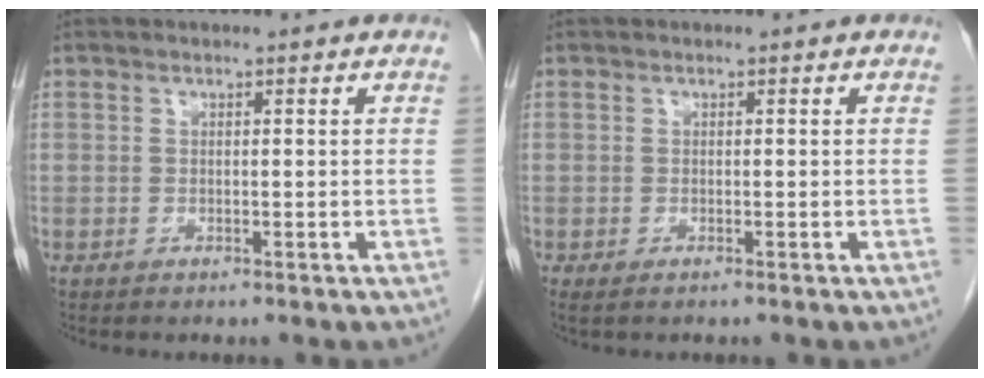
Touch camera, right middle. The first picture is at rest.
{"total": 0.9, "force": [-0.6, 0.2, 0.6], "torque": [-0.005, -0.002, -0.009]}